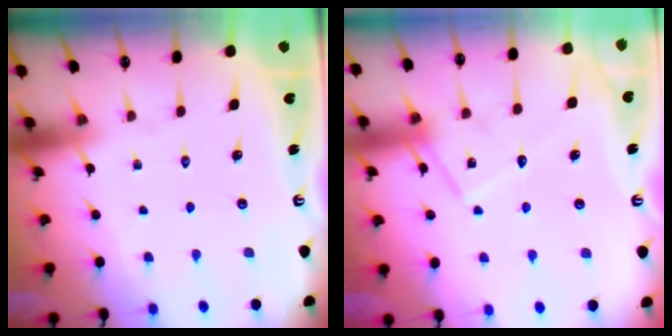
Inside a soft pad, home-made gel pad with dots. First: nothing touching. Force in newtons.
{"total": 13.2, "press": 13.2, "slide": 0.8}